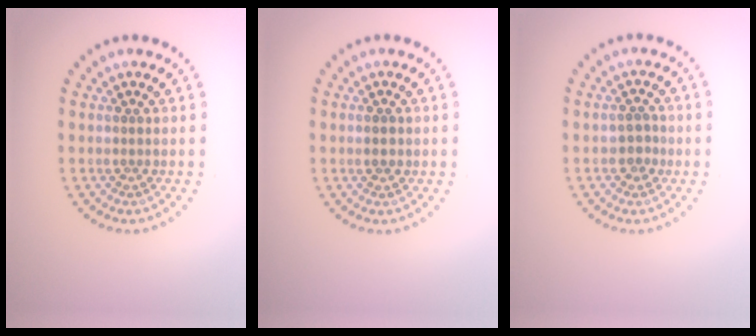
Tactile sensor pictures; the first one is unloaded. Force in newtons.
{"total": 1.5, "press": 1.5, "slide": 0.0}
{"total": 1.1, "press": 1.0, "slide": 0.5}